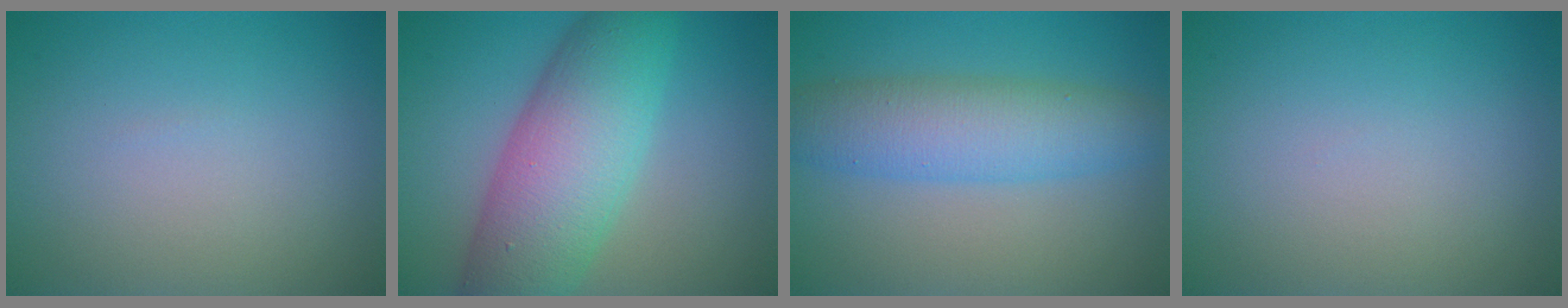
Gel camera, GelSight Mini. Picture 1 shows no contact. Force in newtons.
{"total": 9.5, "press": 9.5, "slide": 0.1}
{"total": 5.8, "press": 5.8, "slide": 0.0}
{"total": 0.0}